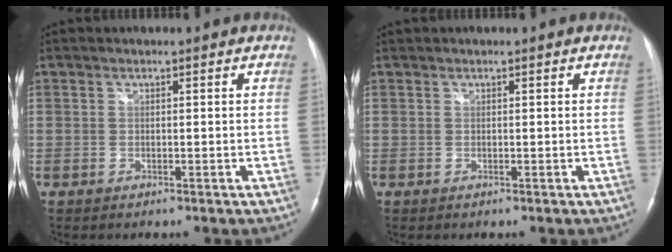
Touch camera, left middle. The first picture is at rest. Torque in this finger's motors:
{"motor_torque": [0.01, 0.03, -0.09, 0.00]}